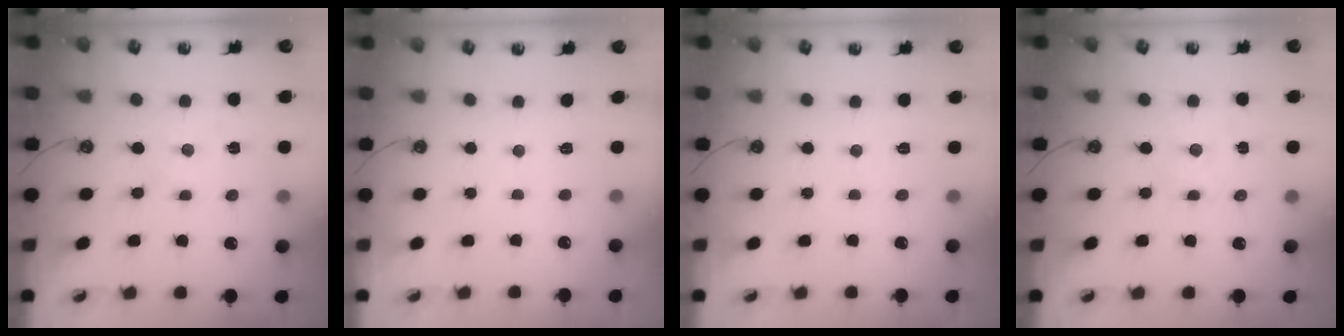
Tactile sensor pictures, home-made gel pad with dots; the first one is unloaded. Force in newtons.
{"total": 2.3, "press": 2.2, "slide": 0.4}
{"total": 3.1, "press": 3.0, "slide": 0.6}
{"total": 1.8, "press": 1.7, "slide": 0.4}